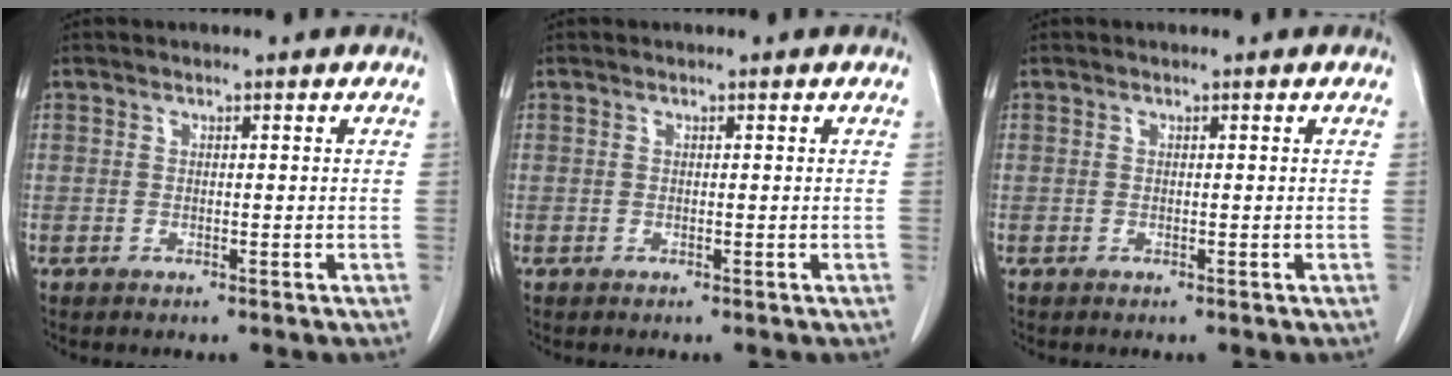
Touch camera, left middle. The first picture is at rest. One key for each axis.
{"total": 0.0}
{"total": 0.0}